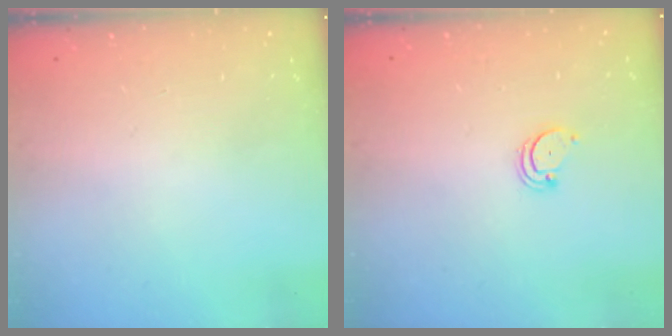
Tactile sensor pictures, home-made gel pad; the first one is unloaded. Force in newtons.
{"total": 1.8, "press": 1.8, "slide": 0.2}